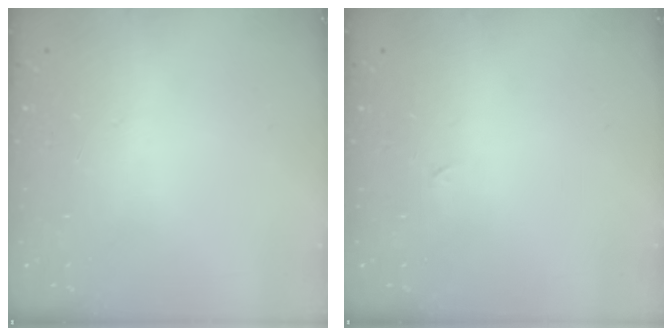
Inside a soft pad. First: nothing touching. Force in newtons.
{"total": 0.0}